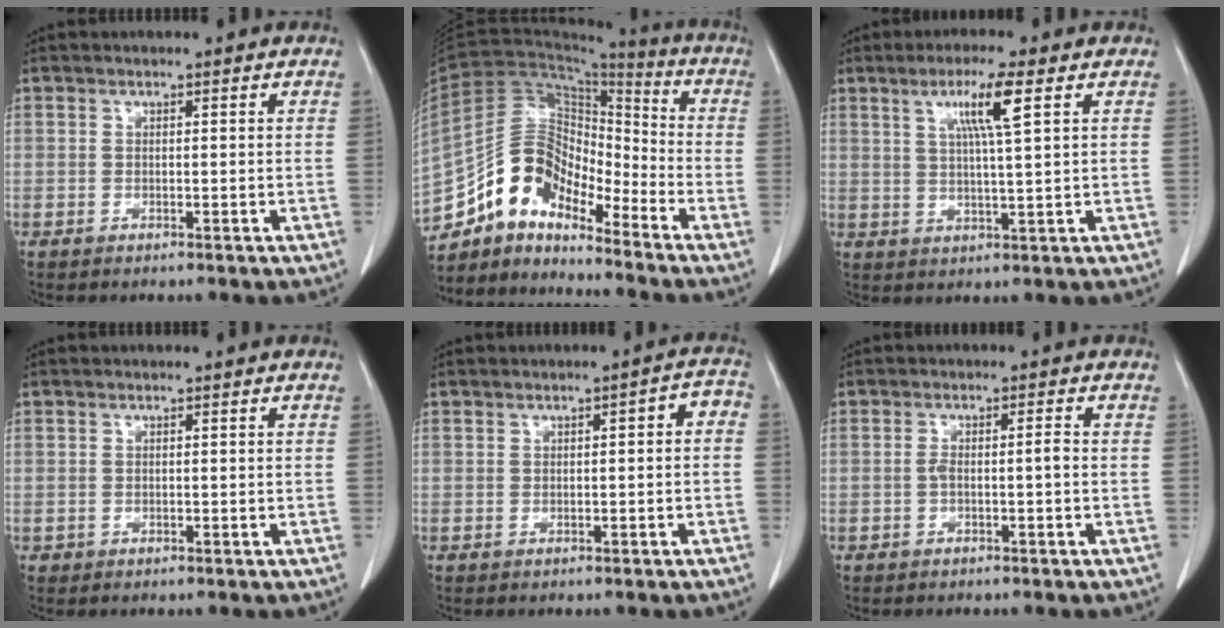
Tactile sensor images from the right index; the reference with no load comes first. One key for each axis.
{"total": 14.8, "fx": -11.5, "fy": 6.7, "fz": 6.4, "tx": -0.126, "ty": 0.060, "tz": -0.214}
{"total": 7.1, "fx": 3.0, "fy": -0.1, "fz": 6.5, "tx": -0.120, "ty": 0.002, "tz": 0.055}
{"total": 0.8, "fx": -0.1, "fy": 0.8, "fz": 0.1, "tx": 0.001, "ty": 0.006, "tz": -0.001}
{"total": 4.0, "fx": -0.1, "fy": 1.5, "fz": 3.7, "tx": -0.047, "ty": 0.029, "tz": -0.003}
{"total": 2.6, "fx": -0.7, "fy": 0.6, "fz": 2.4, "tx": -0.050, "ty": 0.010, "tz": -0.009}